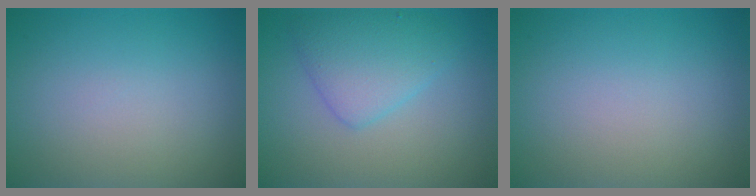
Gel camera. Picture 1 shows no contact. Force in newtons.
{"total": 3.8, "press": 3.8, "slide": 0.1}
{"total": 0.0}